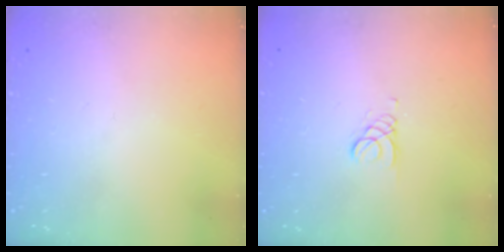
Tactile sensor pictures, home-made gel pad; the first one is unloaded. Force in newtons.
{"total": 0.7, "press": 0.7, "slide": 0.1}